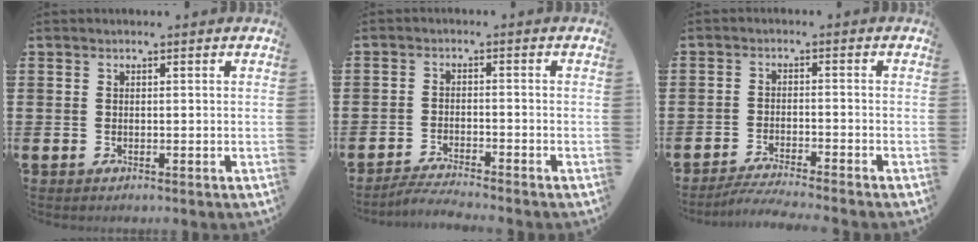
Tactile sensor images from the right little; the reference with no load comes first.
{"total": 2.5, "force": [-2.4, -0.3, 0.5], "torque": [-0.008, 0.004, -0.050]}
{"total": 2.9, "force": [-2.7, -0.3, 1.0], "torque": [-0.014, 0.001, -0.052]}